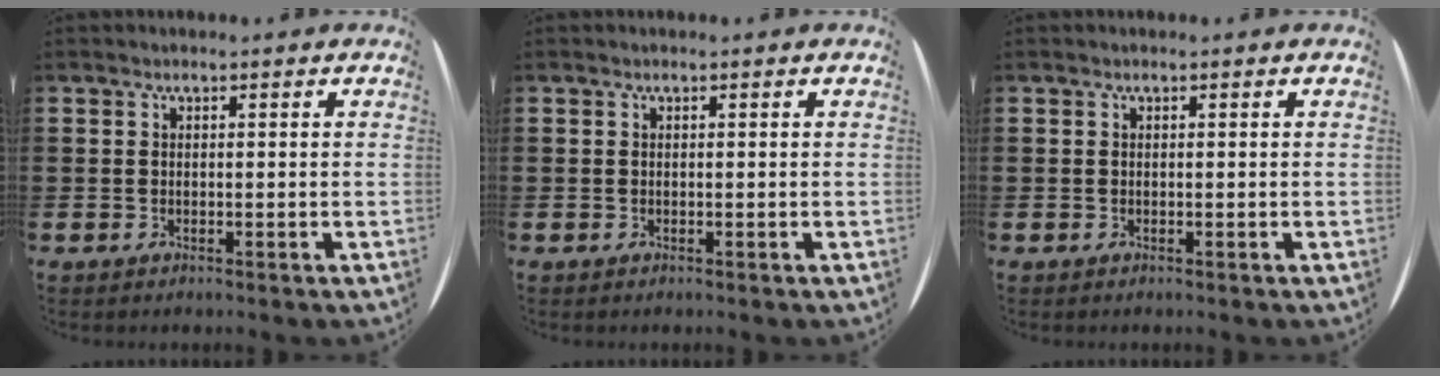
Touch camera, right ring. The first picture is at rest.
{"total": 0.0}
{"total": 0.0}